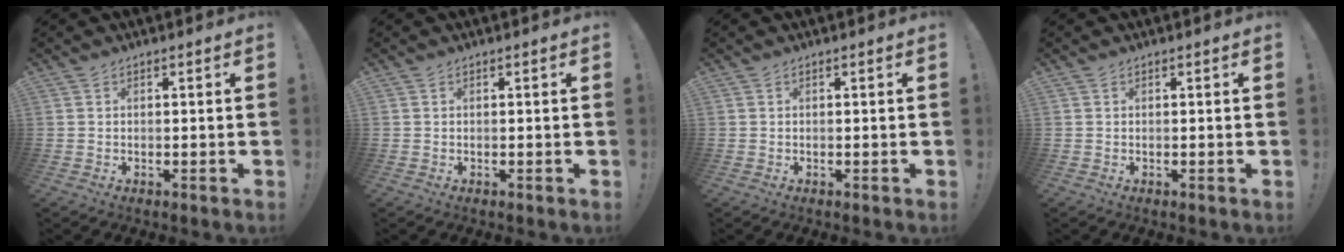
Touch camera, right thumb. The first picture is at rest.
{"total": 0.0}
{"total": 0.0}
{"total": 0.0}